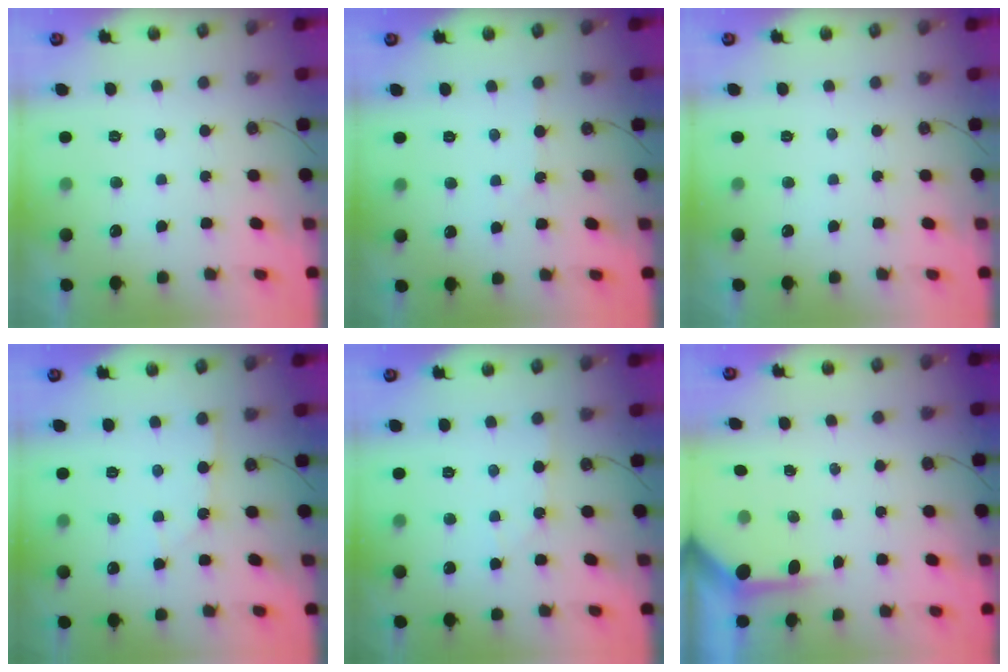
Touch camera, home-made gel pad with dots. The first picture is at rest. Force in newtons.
{"total": 1.6, "press": 1.5, "slide": 0.3}
{"total": 0.0}
{"total": 5.9, "press": 5.8, "slide": 0.9}
{"total": 2.9, "press": 2.8, "slide": 0.6}
{"total": 3.8, "press": 3.8, "slide": 0.4}